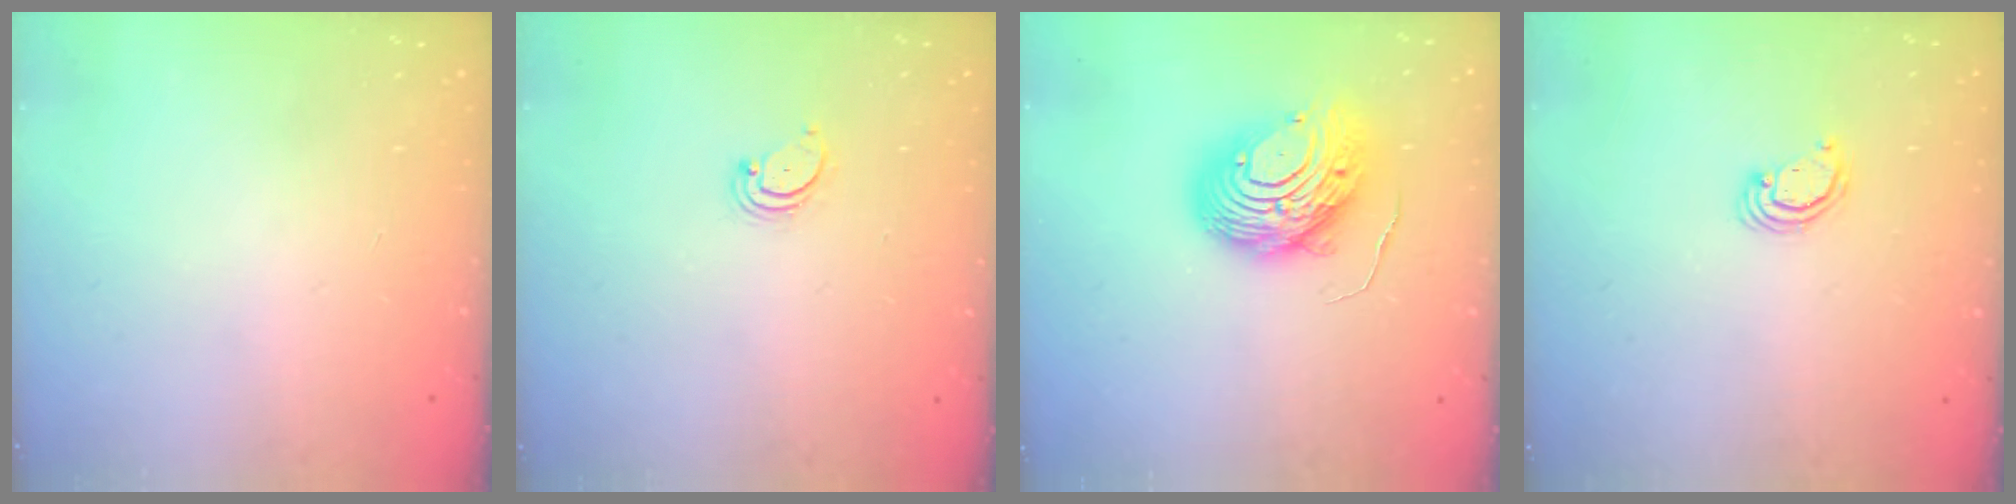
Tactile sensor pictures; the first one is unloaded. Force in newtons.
{"total": 2.6, "press": 2.5, "slide": 0.3}
{"total": 12.8, "press": 12.7, "slide": 1.3}
{"total": 2.3, "press": 2.3, "slide": 0.2}